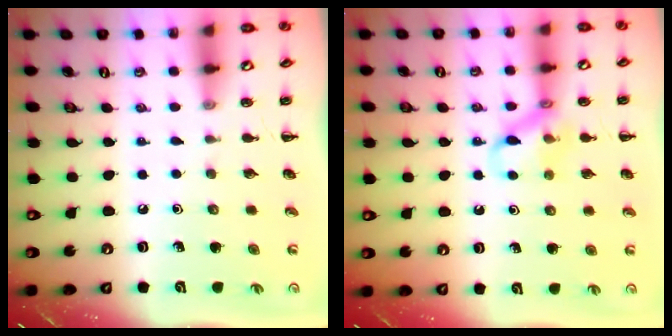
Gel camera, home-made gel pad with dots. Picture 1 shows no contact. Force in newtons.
{"total": 11.0, "press": 10.9, "slide": 1.3}